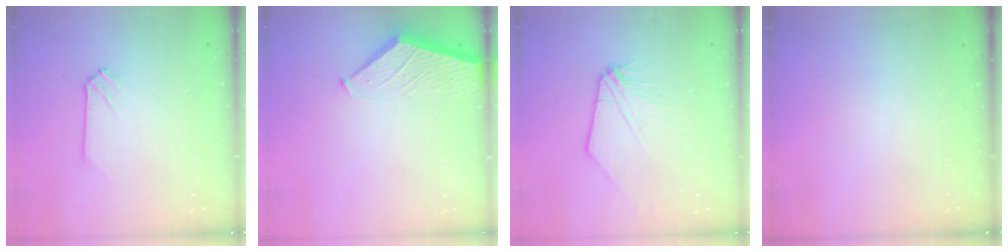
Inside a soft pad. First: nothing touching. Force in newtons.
{"total": 2.4, "press": 2.4, "slide": 0.3}
{"total": 0.0}
{"total": 0.0}